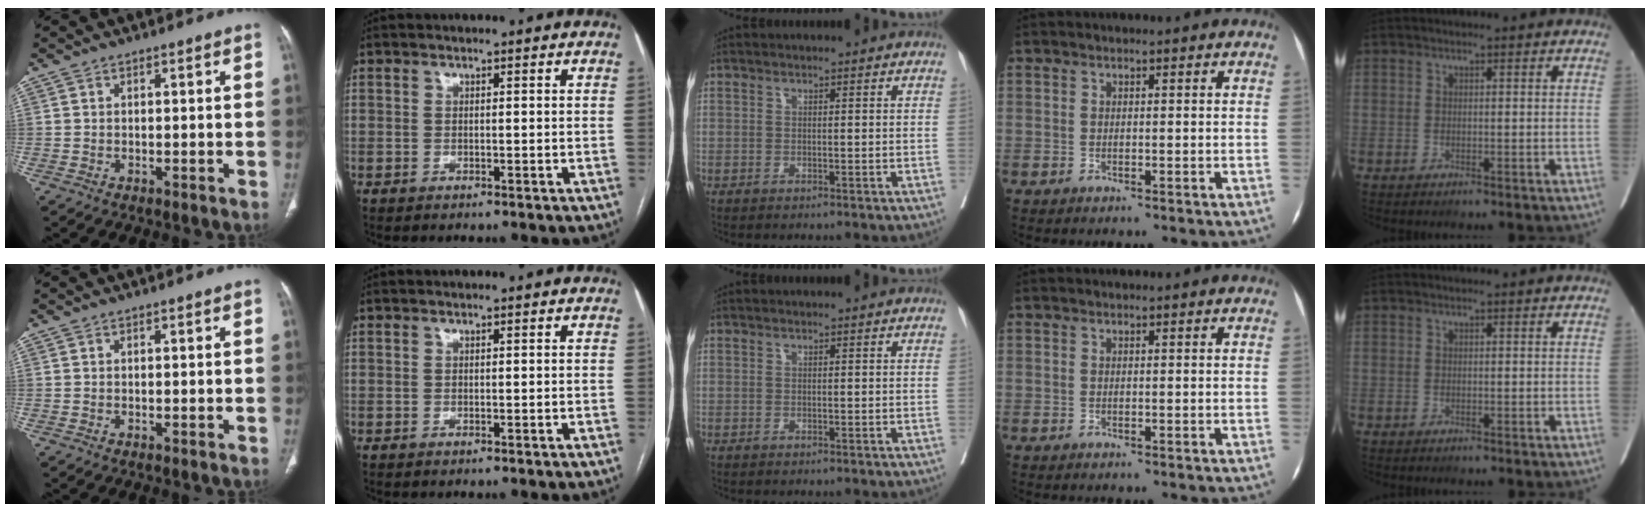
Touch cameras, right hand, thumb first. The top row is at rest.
{}